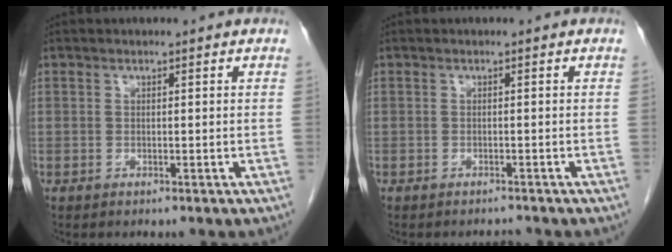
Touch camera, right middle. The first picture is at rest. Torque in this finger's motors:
{"motor_torque": [-0.36, -0.06, -0.01, -0.01]}